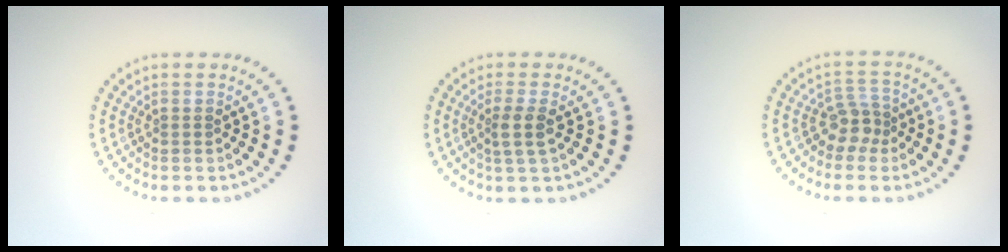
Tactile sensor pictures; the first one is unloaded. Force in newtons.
{"total": 1.9, "press": 1.6, "slide": 1.1}
{"total": 2.5, "press": 1.9, "slide": 1.6}